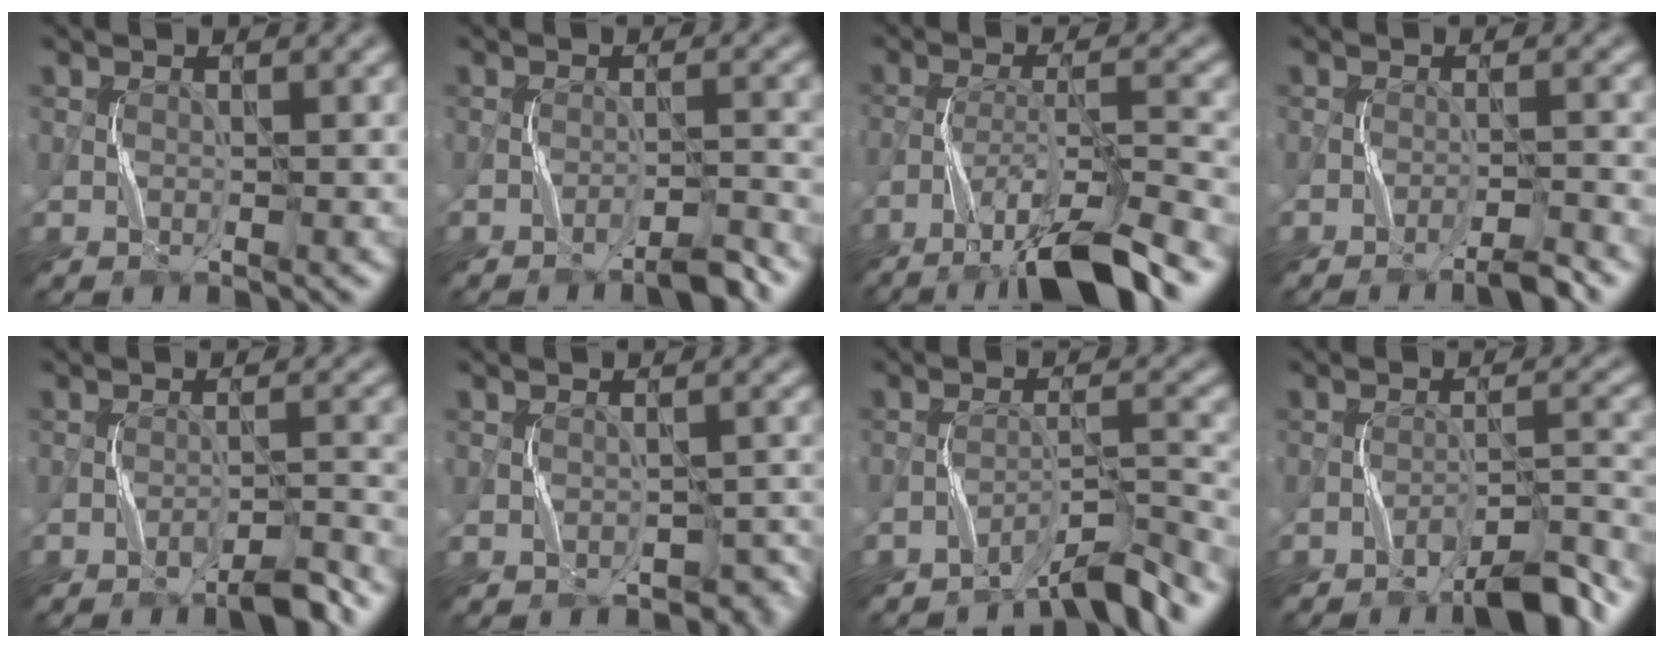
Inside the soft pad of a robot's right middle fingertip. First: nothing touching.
{"total": 2.7, "force": [-2.2, 0.0, 1.6], "torque": [-0.025, 0.010, -0.041]}
{"total": 8.8, "force": [-6.1, 1.1, 6.2], "torque": [-0.103, 0.010, -0.106]}
{"total": 2.3, "force": [-1.9, -0.1, 1.3], "torque": [-0.020, 0.007, -0.037]}
{"total": 3.7, "force": [-2.9, 0.2, 2.3], "torque": [-0.034, 0.011, -0.050]}
{"total": 2.5, "force": [-1.9, 1.5, 0.8], "torque": [-0.003, 0.000, -0.019]}
{"total": 4.5, "force": [-4.2, 0.1, 1.7], "torque": [-0.025, 0.010, -0.075]}
{"total": 5.7, "force": [-4.5, 0.7, 3.4], "torque": [-0.046, 0.016, -0.071]}